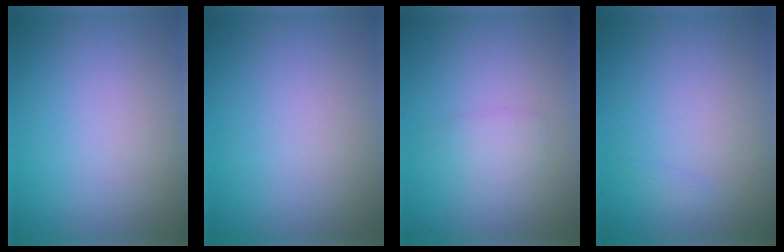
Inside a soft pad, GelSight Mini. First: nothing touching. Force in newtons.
{"total": 0.0}
{"total": 1.4, "press": 1.4, "slide": 0.0}
{"total": 0.5, "press": 0.5, "slide": 0.0}